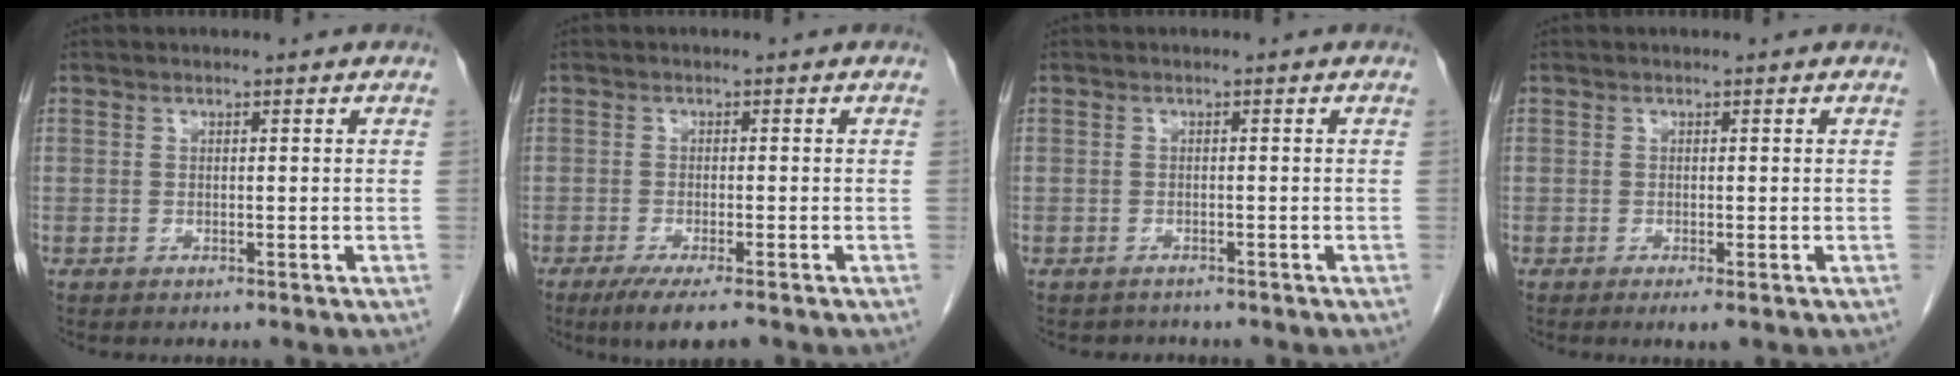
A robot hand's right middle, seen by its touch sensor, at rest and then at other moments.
{"total": 5.4, "force": [-3.8, 0.4, 3.8], "torque": [-0.062, -0.016, -0.060]}
{"total": 1.4, "force": [-1.2, 0.5, -0.2], "torque": [-0.006, -0.002, -0.020]}
{"total": 1.3, "force": [-0.7, 0.1, 1.1], "torque": [-0.017, -0.005, -0.010]}